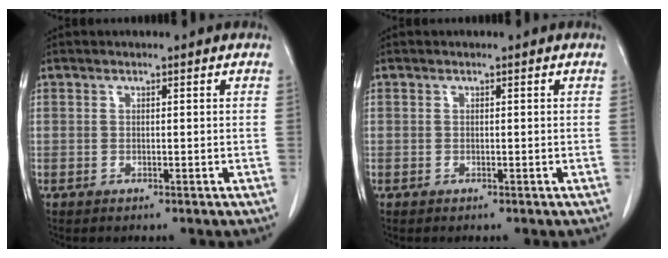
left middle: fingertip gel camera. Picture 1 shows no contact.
{"total": 0.0}